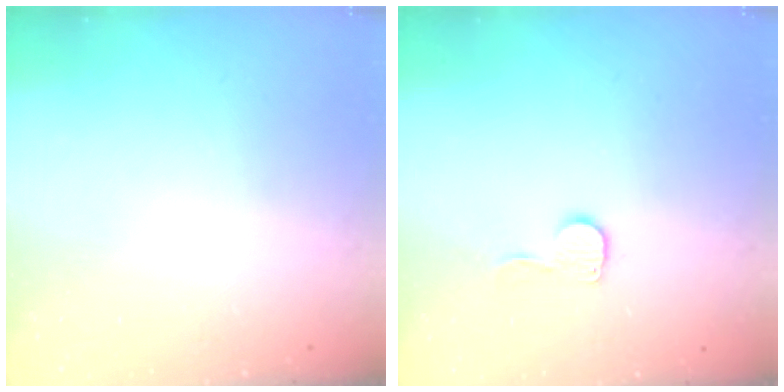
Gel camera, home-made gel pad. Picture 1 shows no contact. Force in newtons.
{"total": 6.0, "press": 5.9, "slide": 0.5}